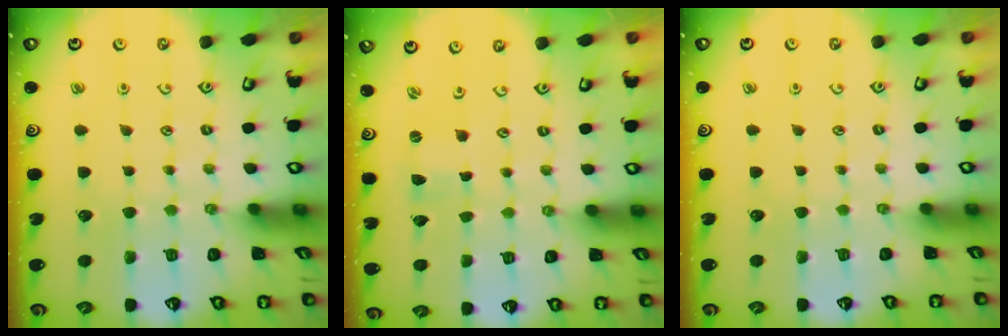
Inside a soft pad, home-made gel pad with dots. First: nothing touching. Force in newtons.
{"total": 0.0}
{"total": 0.0}